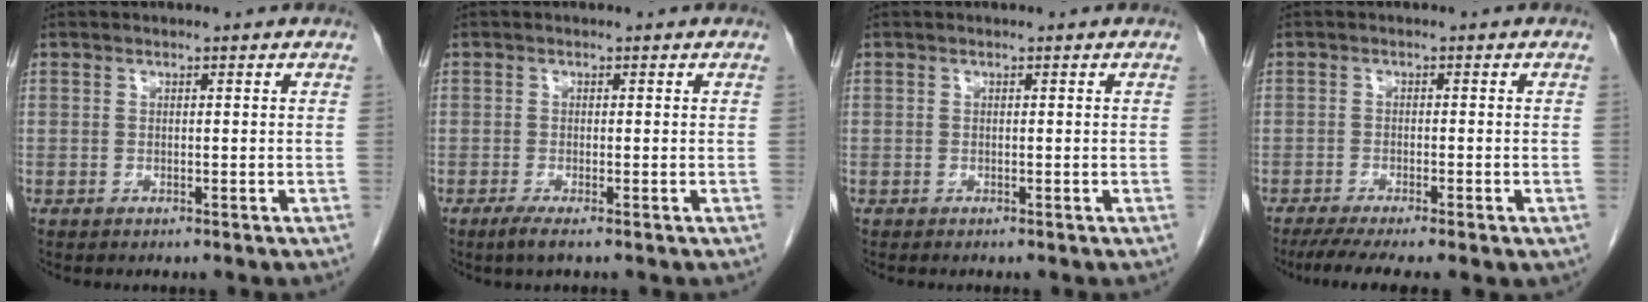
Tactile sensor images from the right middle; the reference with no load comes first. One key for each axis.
{"total": 1.8, "fx": -1.1, "fy": -0.2, "fz": 1.4, "tx": -0.034, "ty": -0.009, "tz": -0.024}
{"total": 0.0}
{"total": 9.0, "fx": -6.5, "fy": 1.6, "fz": 6.0, "tx": -0.085, "ty": -0.016, "tz": -0.099}